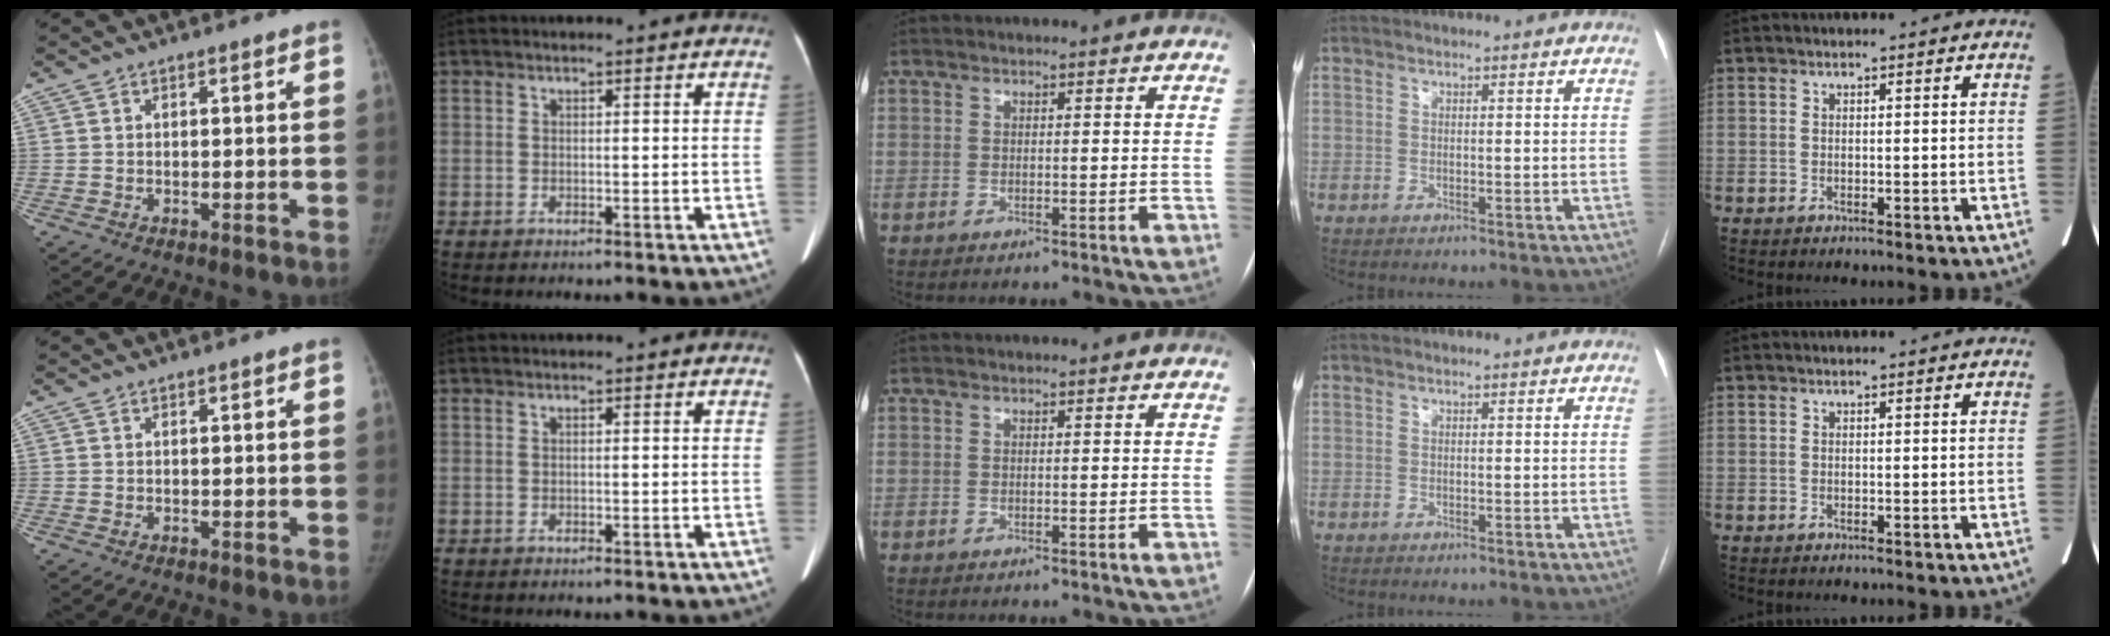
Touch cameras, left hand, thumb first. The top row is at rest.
{}